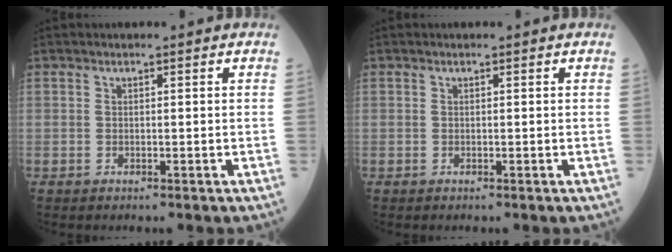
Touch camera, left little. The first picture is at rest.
{"total": 0.0}